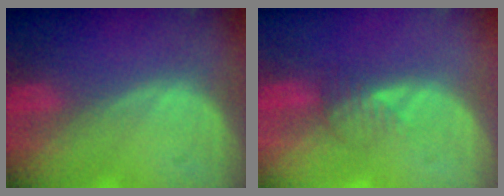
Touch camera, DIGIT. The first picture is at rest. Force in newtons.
{"total": 2.1, "press": 2.1, "slide": 0.2}